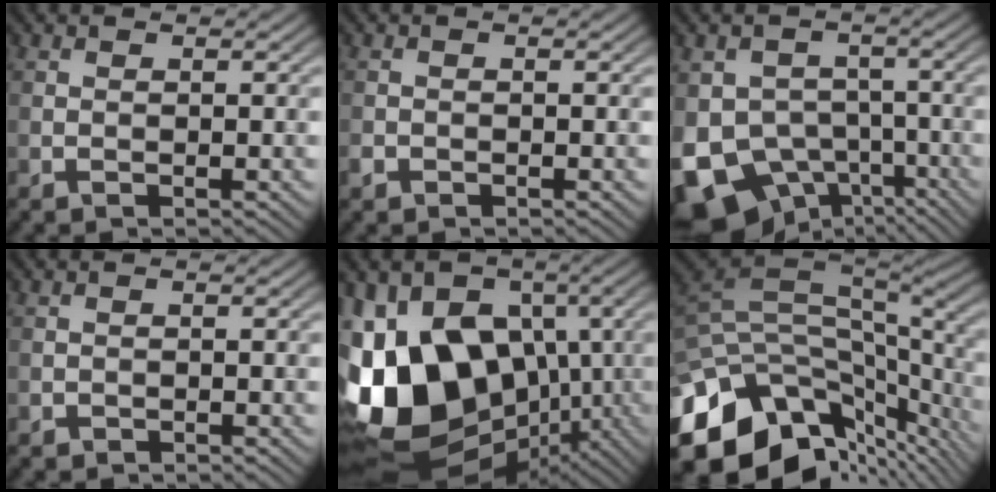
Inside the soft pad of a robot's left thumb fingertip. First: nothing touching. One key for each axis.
{"total": 0.9, "fx": -0.6, "fy": 0.6, "fz": 0.2, "tx": -0.005, "ty": -0.002, "tz": -0.013}
{"total": 11.7, "fx": -5.3, "fy": 8.7, "fz": 5.6, "tx": -0.121, "ty": -0.018, "tz": -0.097}
{"total": 0.7, "fx": -0.3, "fy": 0.6, "fz": 0.1, "tx": 0.001, "ty": -0.004, "tz": -0.005}
{"total": 18.8, "fx": -2.3, "fy": 13.9, "fz": 12.5, "tx": -0.241, "ty": -0.016, "tz": -0.034}
{"total": 15.8, "fx": -6.2, "fy": 8.6, "fz": 11.7, "tx": -0.268, "ty": -0.022, "tz": -0.083}